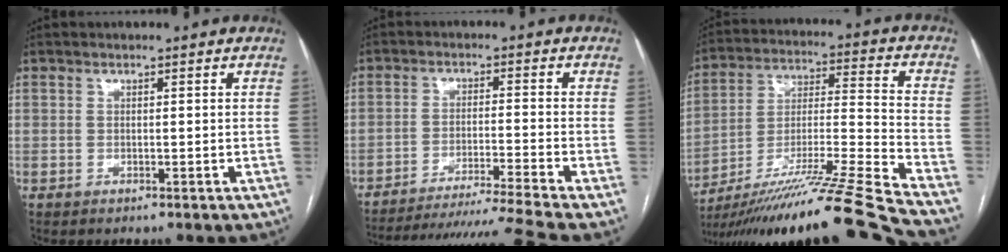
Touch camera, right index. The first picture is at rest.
{"total": 14.8, "force": [-13.1, -4.2, 5.5], "torque": [-0.075, -0.022, -0.206]}
{"total": 24.2, "force": [-20.1, -3.0, 13.0], "torque": [-0.189, -0.026, -0.341]}